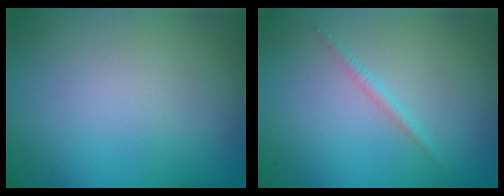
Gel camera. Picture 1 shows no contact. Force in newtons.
{"total": 0.8, "press": 0.8, "slide": 0.1}